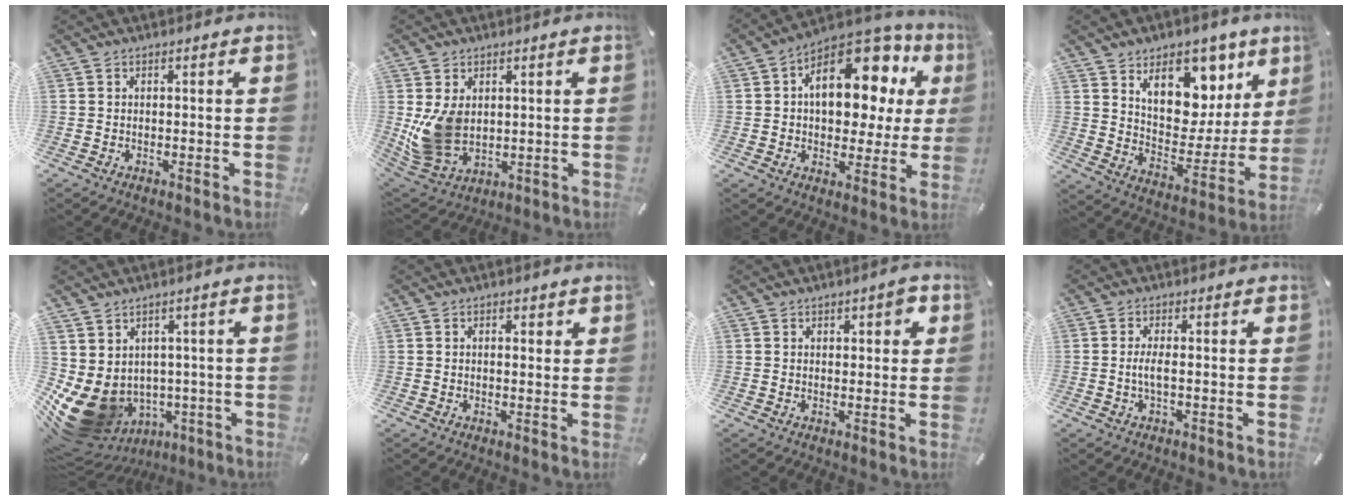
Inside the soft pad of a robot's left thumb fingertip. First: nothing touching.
{"total": 10.6, "force": [1.6, 8.2, 6.5], "torque": [-0.145, -0.006, 0.033]}
{"total": 18.3, "force": [5.9, 11.4, 13.0], "torque": [-0.178, -0.032, 0.102]}
{"total": 16.3, "force": [9.6, 10.5, 7.8], "torque": [-0.107, -0.072, 0.169]}
{"total": 11.9, "force": [-1.6, 10.4, 5.5], "torque": [-0.118, -0.016, -0.015]}
{"total": 1.6, "force": [0.3, 1.0, 1.2], "torque": [-0.016, 0.003, 0.002]}
{"total": 2.5, "force": [1.0, 1.5, 1.7], "torque": [-0.011, -0.002, 0.009]}
{"total": 3.3, "force": [-0.4, 0.8, 3.1], "torque": [-0.071, -0.005, -0.013]}